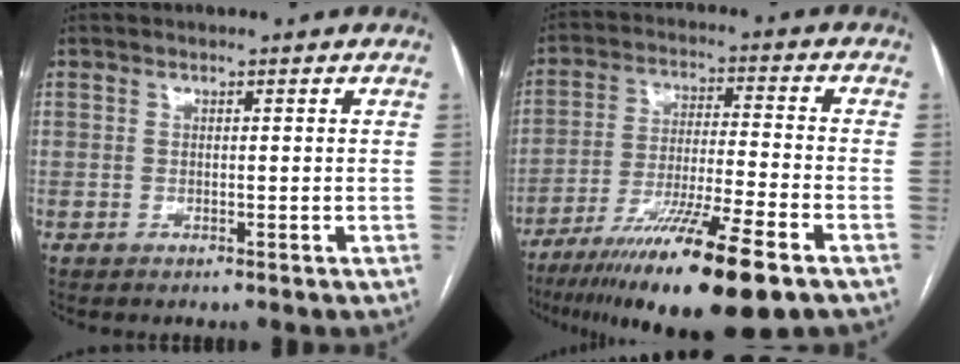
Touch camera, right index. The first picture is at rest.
{"total": 17.8, "force": [-11.7, 0.3, 13.4], "torque": [-0.215, -0.039, -0.200]}